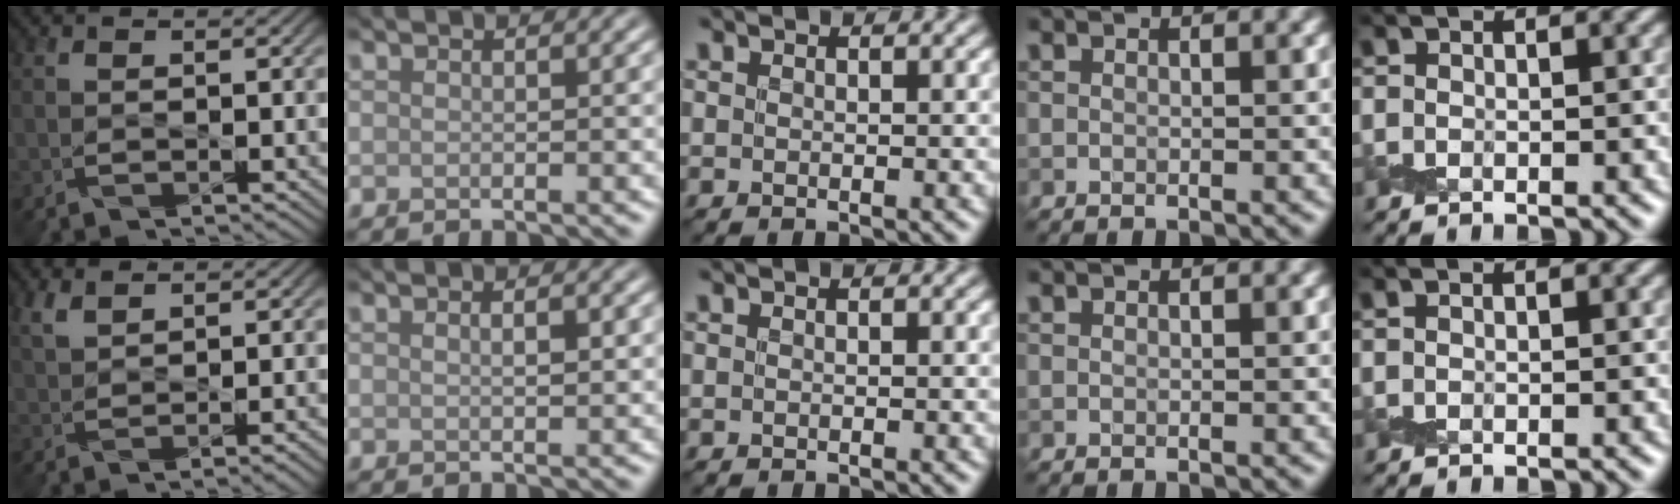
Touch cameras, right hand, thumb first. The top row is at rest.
{"thumb": {"total": 2.9, "force": [1.7, 0.9, 2.2], "torque": [-0.055, 0.006, 0.038]}, "index": {"total": 1.1, "force": [0.4, 0.3, 1.0], "torque": [-0.017, 0.000, 0.007]}}